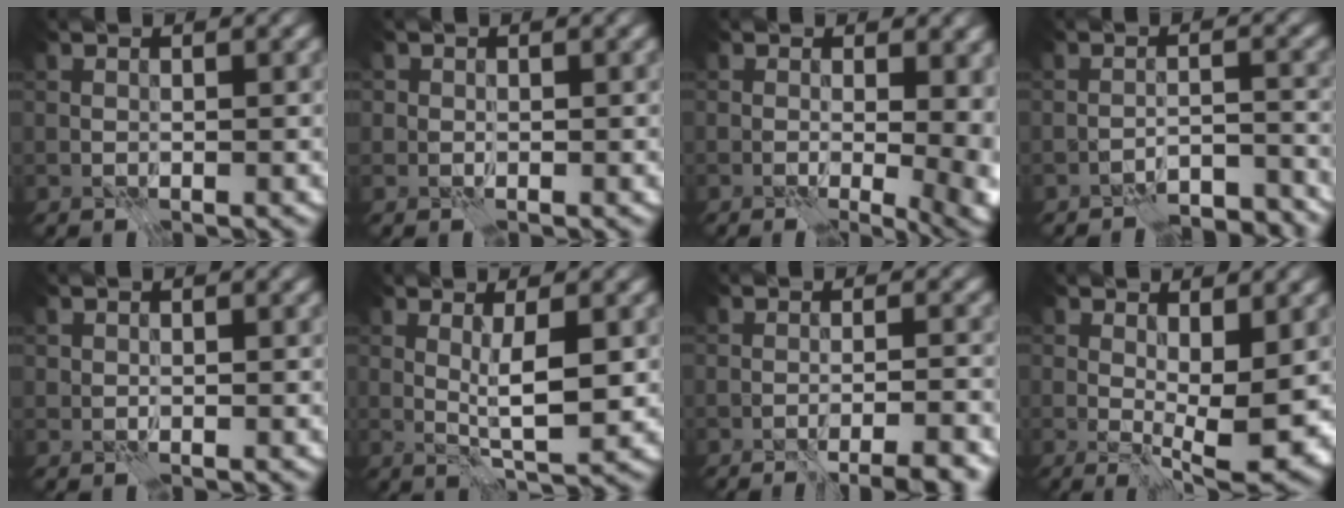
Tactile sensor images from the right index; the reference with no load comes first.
{"total": 0.7, "force": [0.3, 0.6, -0.1], "torque": [0.004, -0.006, 0.003]}
{"total": 6.2, "force": [-0.2, 3.0, 5.4], "torque": [-0.044, -0.010, 0.005]}
{"total": 6.0, "force": [-5.9, 0.8, 1.0], "torque": [-0.012, 0.002, -0.082]}
{"total": 0.0}
{"total": 3.6, "force": [0.2, 0.3, 3.5], "torque": [-0.063, -0.005, 0.005]}
{"total": 4.9, "force": [-3.9, 0.6, 3.0], "torque": [-0.030, 0.006, -0.050]}
{"total": 6.7, "force": [0.5, 1.9, 6.4], "torque": [-0.102, -0.011, 0.011]}